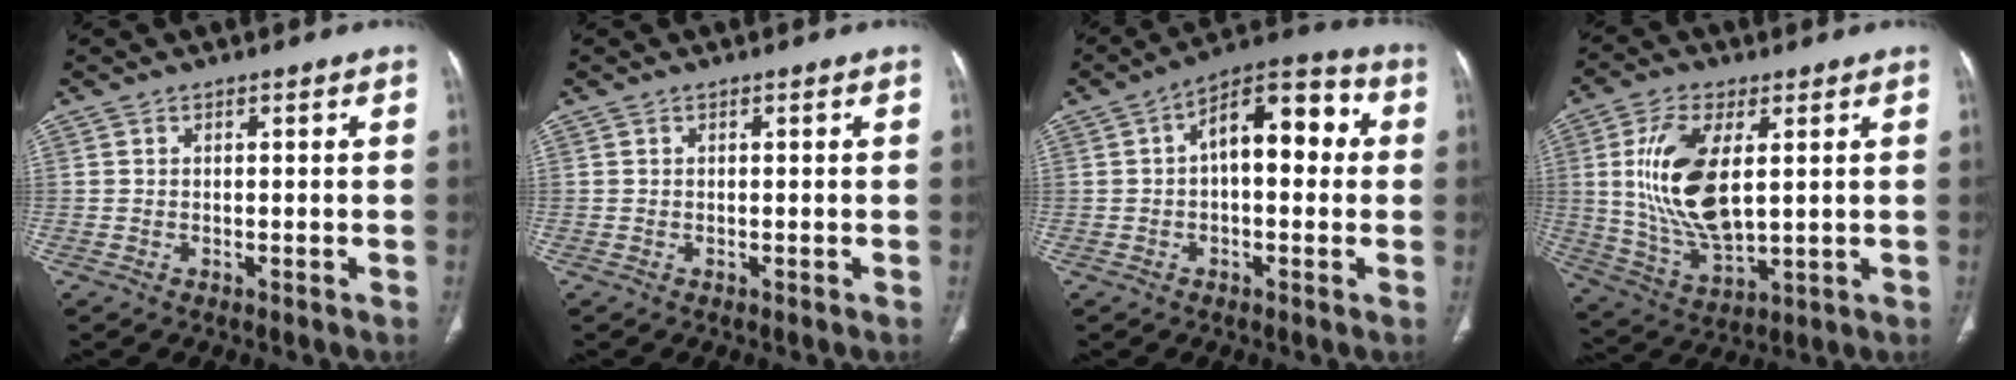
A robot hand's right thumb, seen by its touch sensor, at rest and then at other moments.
{"total": 0.0}
{"total": 13.3, "force": [1.7, 6.7, 11.3], "torque": [-0.140, 0.039, 0.017]}
{"total": 16.2, "force": [3.0, 7.9, 13.8], "torque": [-0.272, -0.019, 0.068]}